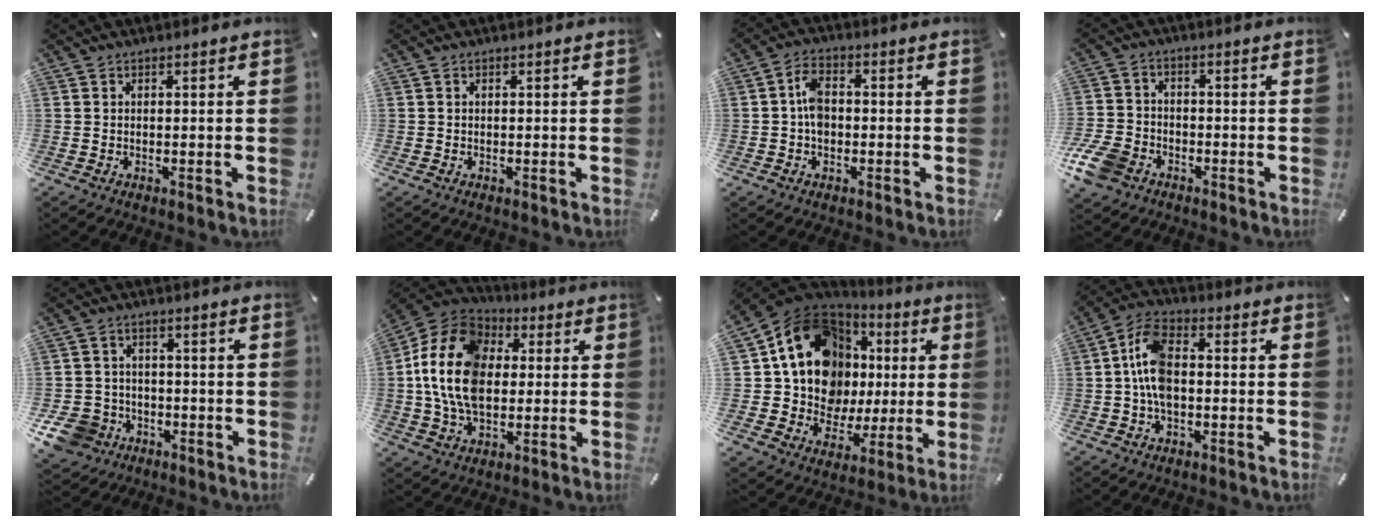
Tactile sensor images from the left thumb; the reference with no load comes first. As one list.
[{"total": 0.0}, {"total": 5.0, "force": [-0.5, 3.4, 3.6], "torque": [-0.073, 0.008, -0.009]}, {"total": 8.3, "force": [-4.5, 5.8, 3.9], "torque": [-0.091, 0.023, -0.085]}, {"total": 9.0, "force": [-4.2, 7.6, 2.4], "torque": [-0.063, 0.032, -0.079]}, {"total": 16.5, "force": [0.6, 12.5, 10.6], "torque": [-0.240, 0.011, 0.006]}, {"total": 17.2, "force": [4.9, 14.2, 8.4], "torque": [-0.143, -0.043, 0.102]}, {"total": 9.2, "force": [-0.7, 5.4, 7.4], "torque": [-0.161, 0.008, -0.014]}]